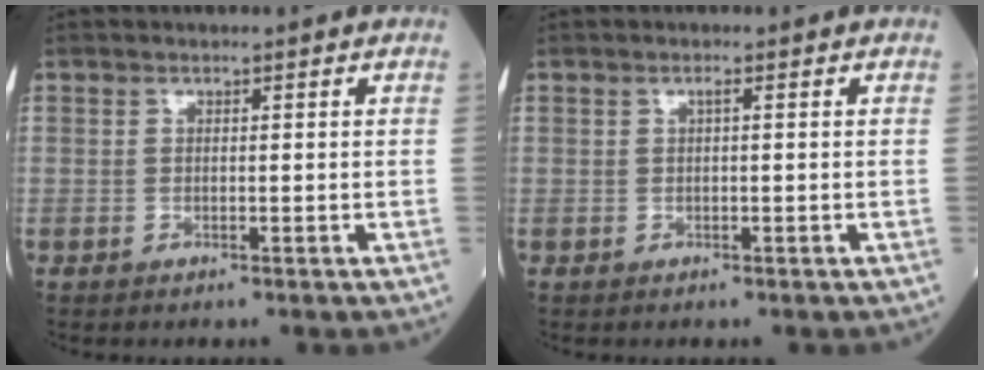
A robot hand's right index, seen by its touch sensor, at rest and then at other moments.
{"total": 0.6, "force": [0.1, 0.0, 0.6], "torque": [-0.011, 0.001, 0.002]}